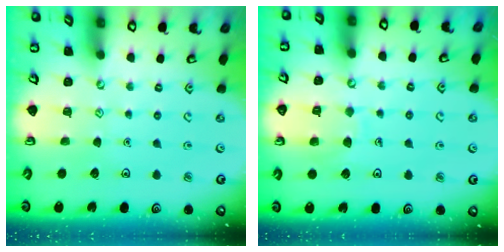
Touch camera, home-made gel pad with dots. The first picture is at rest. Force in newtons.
{"total": 7.1, "press": 7.1, "slide": 0.7}